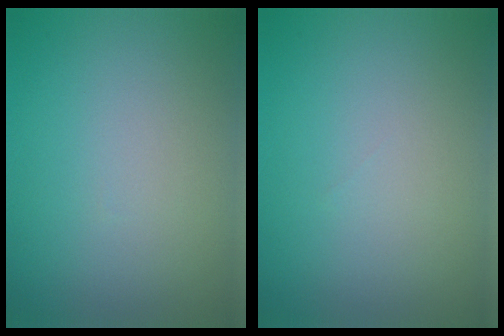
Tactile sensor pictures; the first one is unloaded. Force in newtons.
{"total": 0.0}